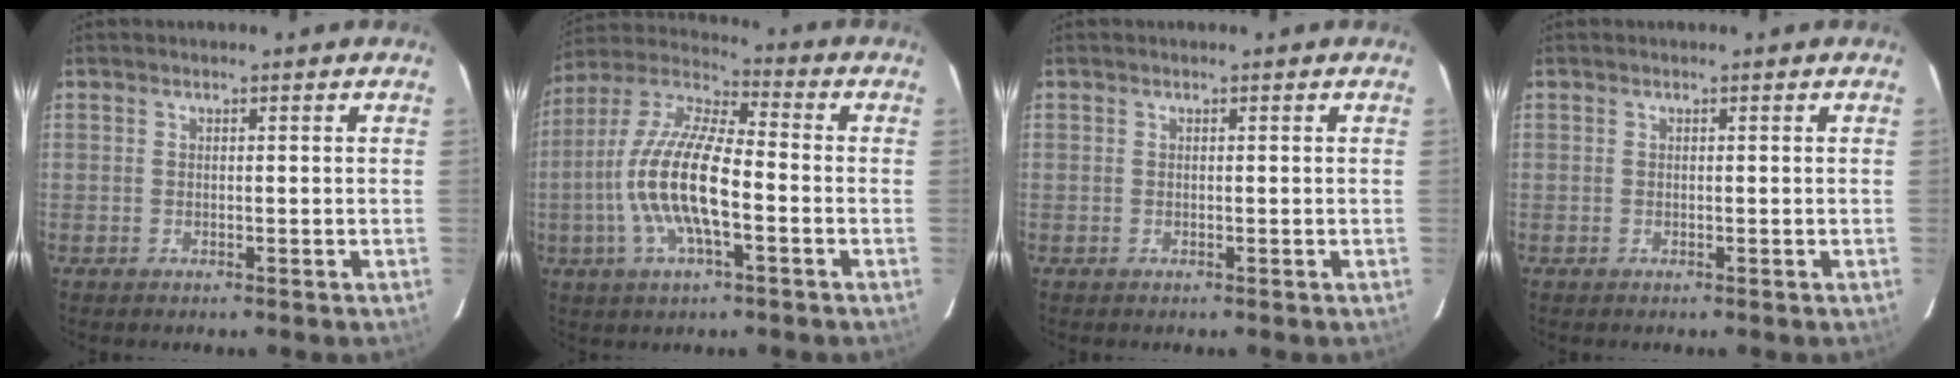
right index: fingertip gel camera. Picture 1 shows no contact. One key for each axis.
{"total": 15.9, "fx": -3.7, "fy": 4.9, "fz": 14.7, "tx": -0.292, "ty": 0.001, "tz": -0.079}
{"total": 0.0}
{"total": 0.0}